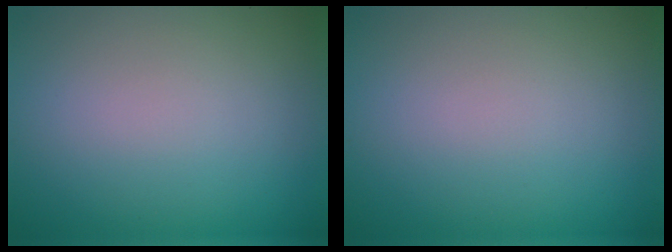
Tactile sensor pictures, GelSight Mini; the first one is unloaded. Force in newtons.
{"total": 0.0}